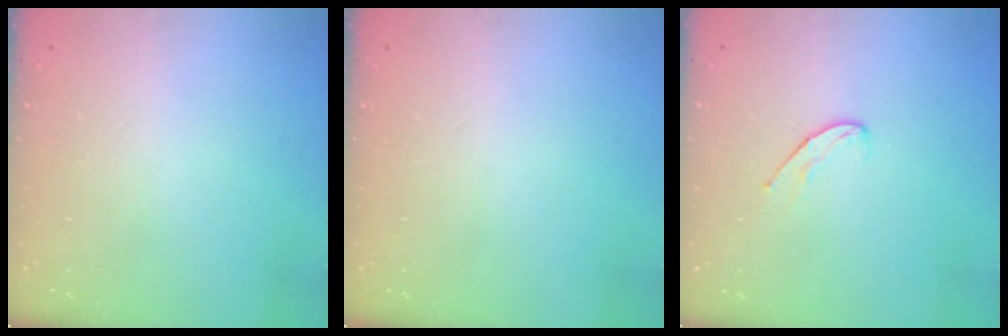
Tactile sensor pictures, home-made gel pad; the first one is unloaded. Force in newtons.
{"total": 0.0}
{"total": 5.4, "press": 5.4, "slide": 0.5}